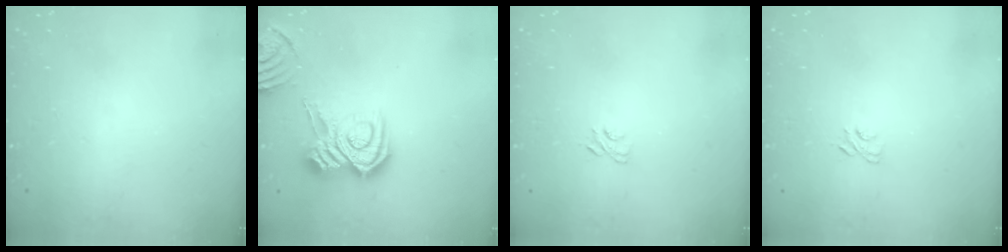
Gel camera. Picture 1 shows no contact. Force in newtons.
{"total": 13.6, "press": 13.6, "slide": 0.8}
{"total": 5.2, "press": 5.1, "slide": 1.3}
{"total": 5.2, "press": 5.1, "slide": 1.3}